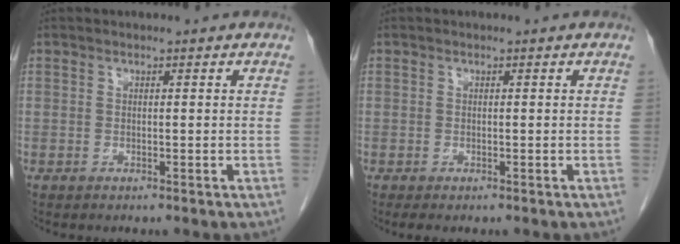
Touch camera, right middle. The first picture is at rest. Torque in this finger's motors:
{"motor_torque": [0.52, -0.30, -0.06, -0.01]}